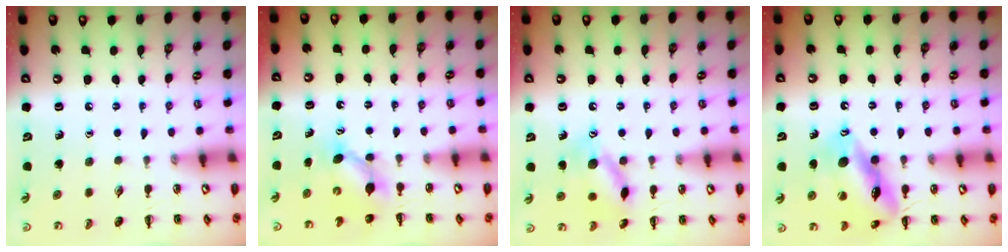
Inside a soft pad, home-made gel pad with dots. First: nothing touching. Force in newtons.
{"total": 5.1, "press": 5.1, "slide": 0.6}
{"total": 12.4, "press": 12.4, "slide": 0.8}
{"total": 15.3, "press": 15.2, "slide": 2.2}